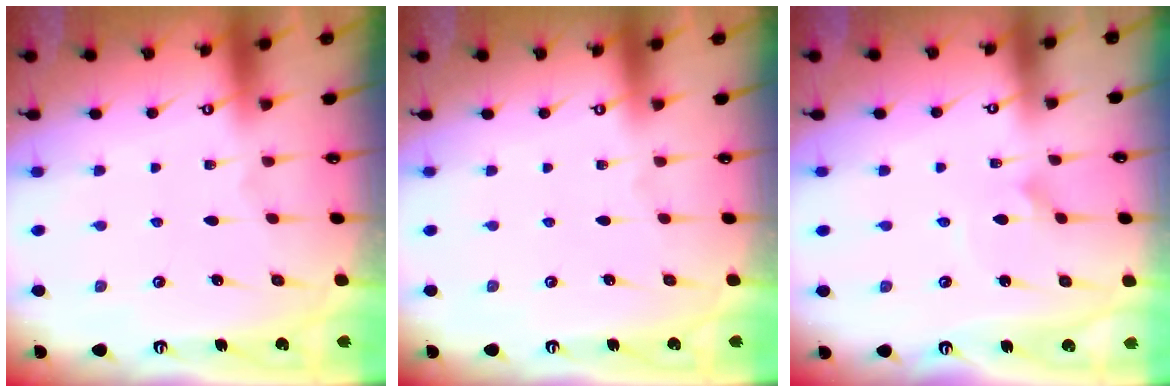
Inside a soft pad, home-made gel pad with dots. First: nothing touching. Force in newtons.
{"total": 0.0}
{"total": 1.6, "press": 1.6, "slide": 0.1}